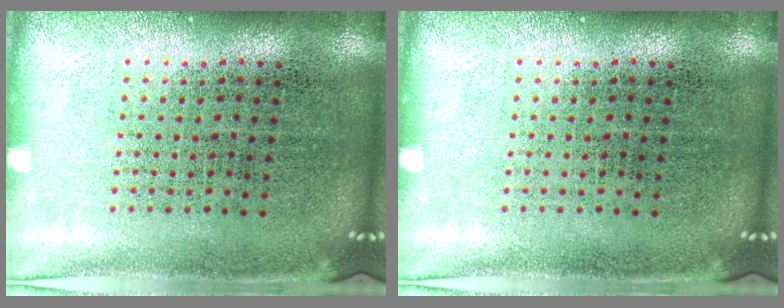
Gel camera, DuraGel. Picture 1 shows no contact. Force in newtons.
{"total": 0.0}